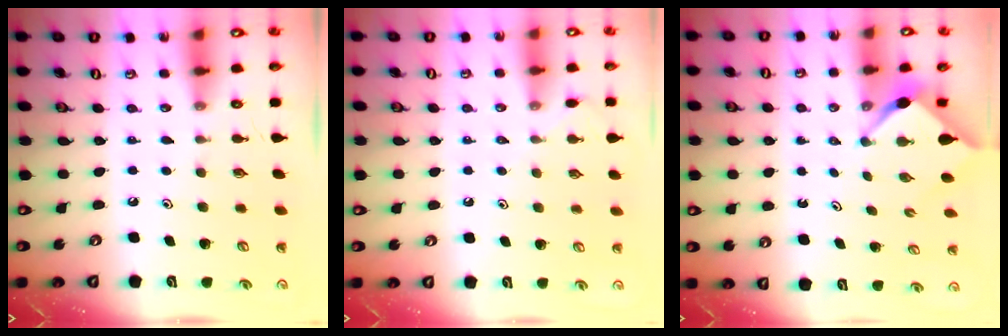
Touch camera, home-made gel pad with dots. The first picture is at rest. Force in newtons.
{"total": 3.6, "press": 3.5, "slide": 0.6}
{"total": 2.5, "press": 2.4, "slide": 0.3}